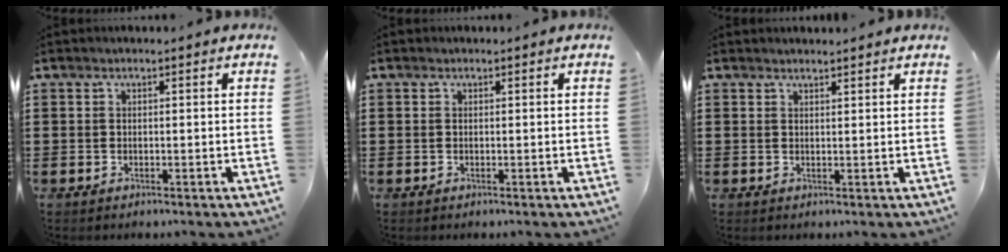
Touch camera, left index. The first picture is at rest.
{"total": 0.0}
{"total": 1.4, "force": [1.4, 0.1, 0.2], "torque": [-0.005, 0.000, 0.027]}